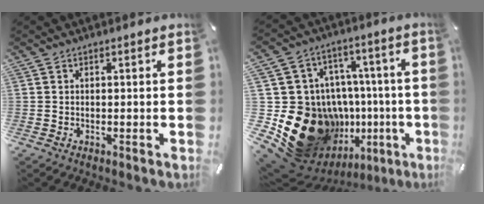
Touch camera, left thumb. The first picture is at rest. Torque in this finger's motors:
{"motor_torque": [1.09, 1.53, 1.31, 0.06, 0.52]}